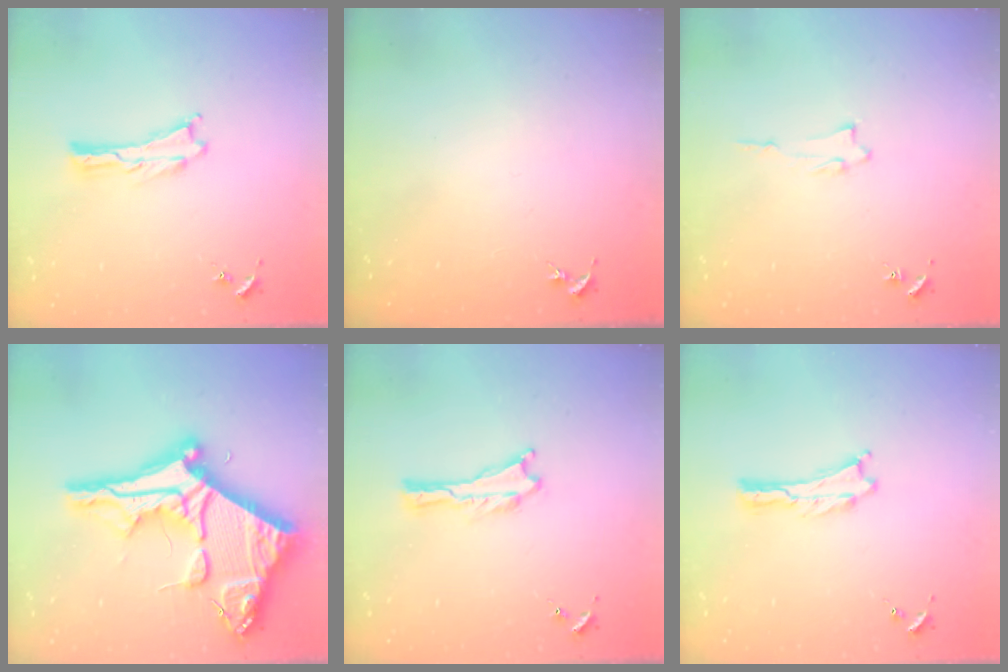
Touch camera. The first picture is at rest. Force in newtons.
{"total": 0.0}
{"total": 1.3, "press": 1.3, "slide": 0.2}
{"total": 17.5, "press": 17.5, "slide": 1.7}
{"total": 0.0}
{"total": 0.0}